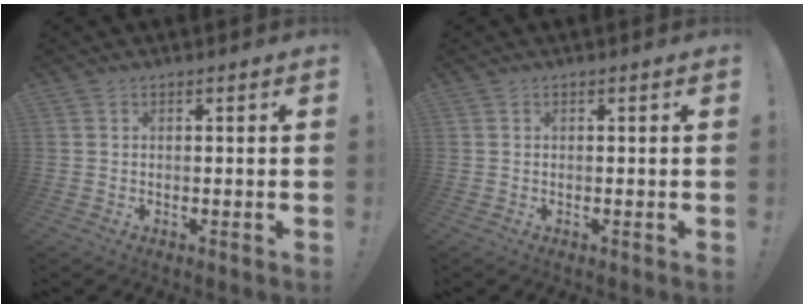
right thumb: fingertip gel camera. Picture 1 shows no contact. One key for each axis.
{"total": 0.0}